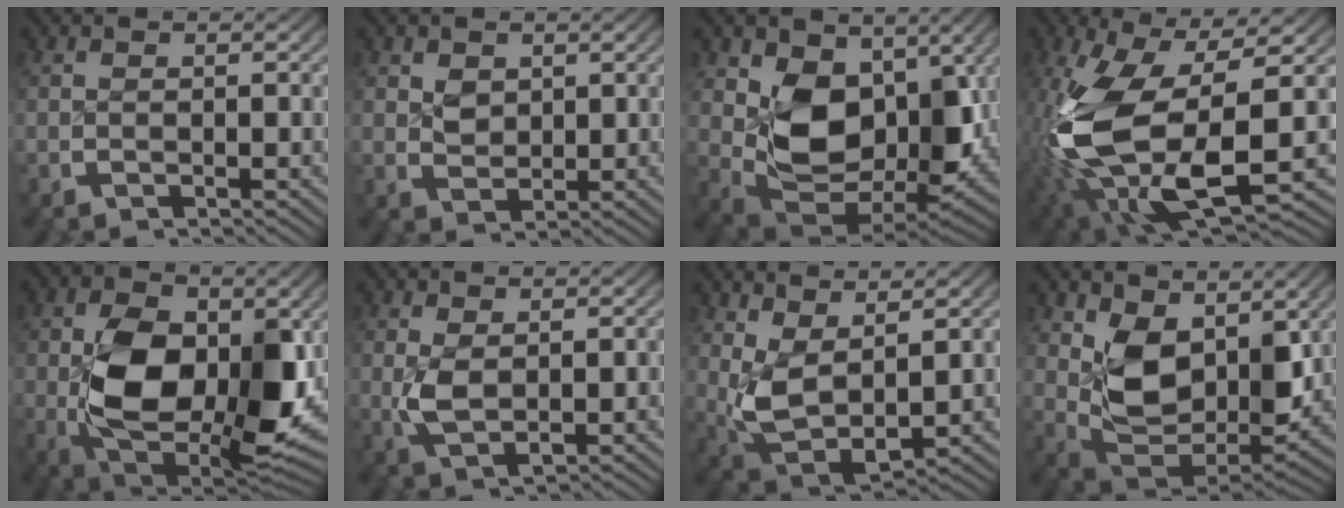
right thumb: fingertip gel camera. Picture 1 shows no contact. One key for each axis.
{"total": 2.2, "fx": 0.9, "fy": 1.6, "fz": 1.1, "tx": -0.026, "ty": -0.019, "tz": 0.029}
{"total": 13.0, "fx": -0.6, "fy": 8.8, "fz": 9.6, "tx": -0.204, "ty": -0.068, "tz": 0.017}
{"total": 17.1, "fx": -1.9, "fy": 10.0, "fz": 13.7, "tx": -0.327, "ty": -0.060, "tz": 0.008}
{"total": 16.1, "fx": -1.1, "fy": 9.7, "fz": 12.7, "tx": -0.262, "ty": -0.068, "tz": 0.012}
{"total": 3.2, "fx": 0.4, "fy": 1.9, "fz": 2.5, "tx": -0.065, "ty": -0.016, "tz": 0.019}
{"total": 7.9, "fx": 0.2, "fy": 5.6, "fz": 5.6, "tx": -0.148, "ty": -0.049, "tz": 0.027}
{"total": 9.4, "fx": 0.6, "fy": 5.7, "fz": 7.4, "tx": -0.170, "ty": -0.055, "tz": 0.030}